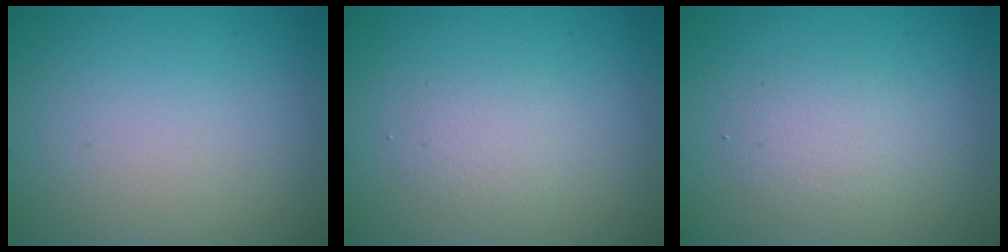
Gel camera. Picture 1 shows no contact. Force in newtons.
{"total": 1.4, "press": 1.4, "slide": 0.0}
{"total": 2.0, "press": 2.0, "slide": 0.1}